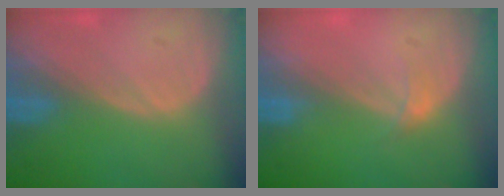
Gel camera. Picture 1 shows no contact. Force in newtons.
{"total": 1.2, "press": 1.2, "slide": 0.1}